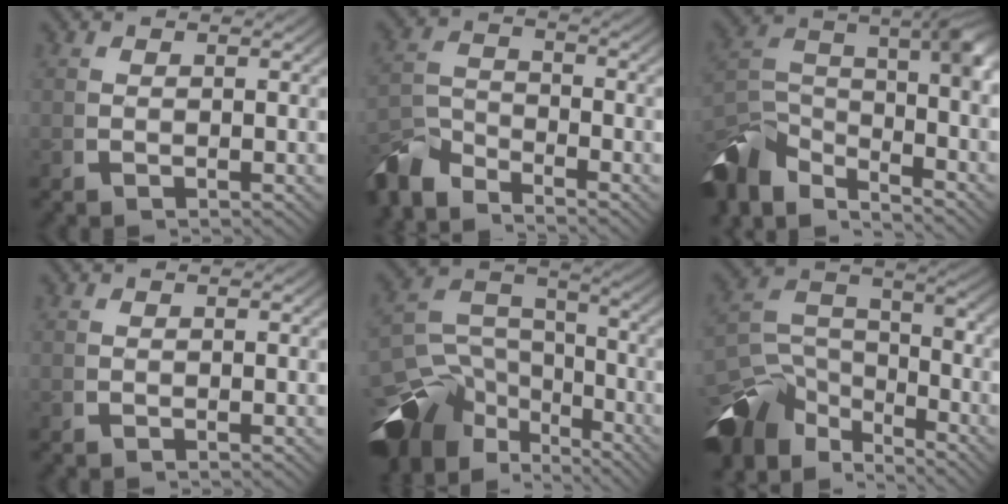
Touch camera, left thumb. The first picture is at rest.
{"total": 5.0, "force": [-3.8, 2.5, 2.2], "torque": [-0.035, -0.012, -0.072]}
{"total": 12.9, "force": [-3.2, 8.0, 9.6], "torque": [-0.206, -0.041, -0.040]}
{"total": 0.0}
{"total": 15.3, "force": [-5.1, 10.5, 9.9], "torque": [-0.182, -0.056, -0.063]}
{"total": 12.9, "force": [-4.1, 8.4, 8.9], "torque": [-0.176, -0.046, -0.052]}